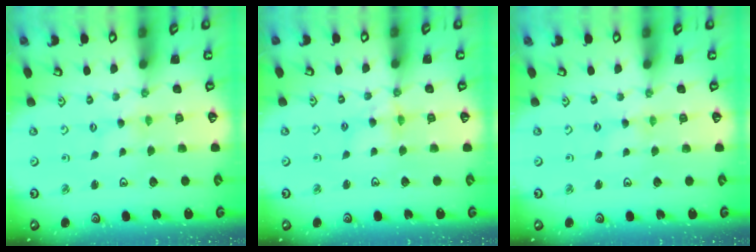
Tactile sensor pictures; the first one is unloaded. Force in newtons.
{"total": 5.5, "press": 5.5, "slide": 0.5}
{"total": 0.0}